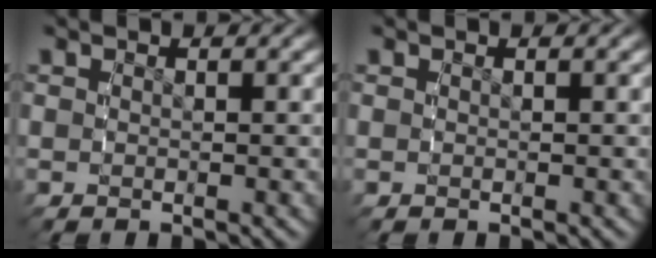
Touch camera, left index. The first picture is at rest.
{"total": 0.0}